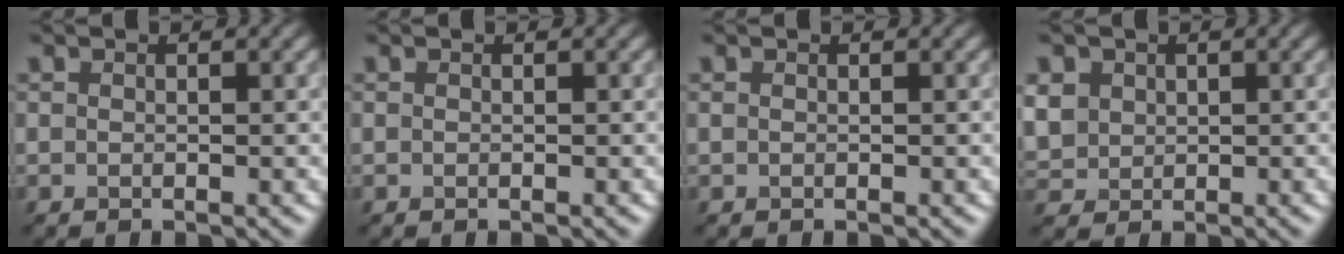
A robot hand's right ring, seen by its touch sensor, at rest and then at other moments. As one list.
[{"total": 0.0}, {"total": 0.0}, {"total": 2.5, "force": [0.9, 2.3, 0.4], "torque": [-0.046, 0.018, 0.044]}]